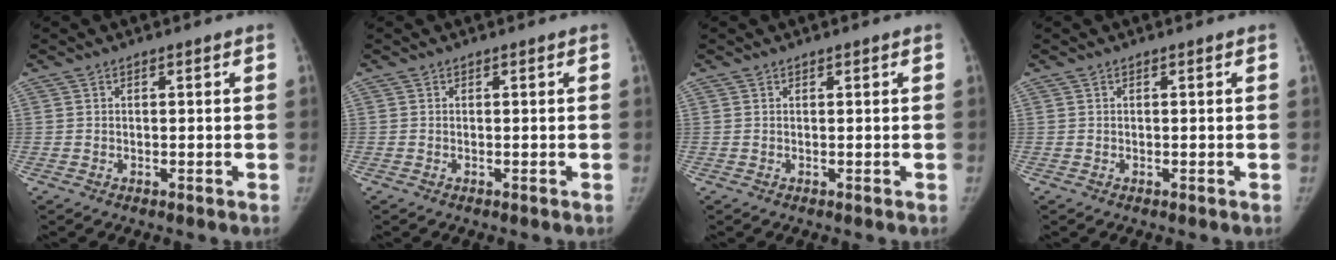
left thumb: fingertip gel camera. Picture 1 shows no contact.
{"total": 0.0}
{"total": 0.0}
{"total": 0.0}